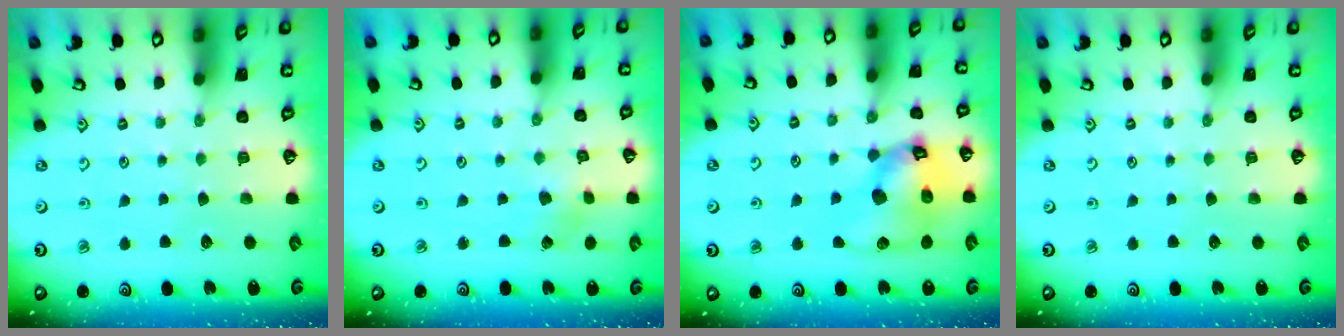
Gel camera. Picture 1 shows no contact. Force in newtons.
{"total": 2.0, "press": 2.0, "slide": 0.3}
{"total": 16.0, "press": 15.8, "slide": 2.3}
{"total": 0.0}